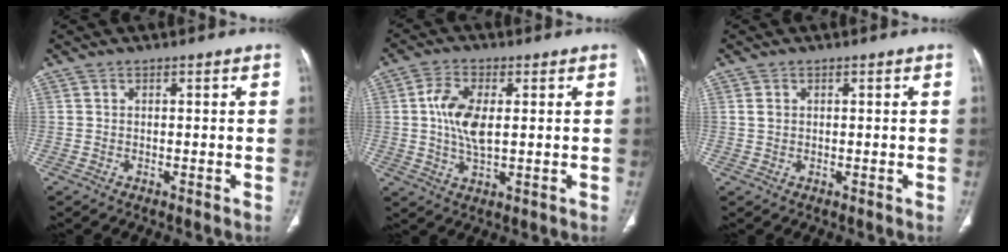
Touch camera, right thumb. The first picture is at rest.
{"total": 8.2, "force": [1.0, 3.9, 7.2], "torque": [-0.148, -0.005, 0.018]}
{"total": 1.1, "force": [0.3, 0.8, 0.6], "torque": [-0.012, 0.001, 0.007]}